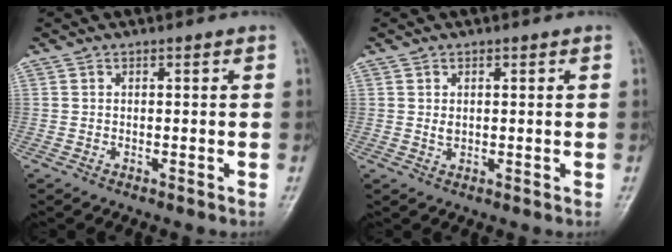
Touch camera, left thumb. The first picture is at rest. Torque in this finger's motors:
{"motor_torque": [0.04, 0.16, 0.11, -0.10, -0.03]}